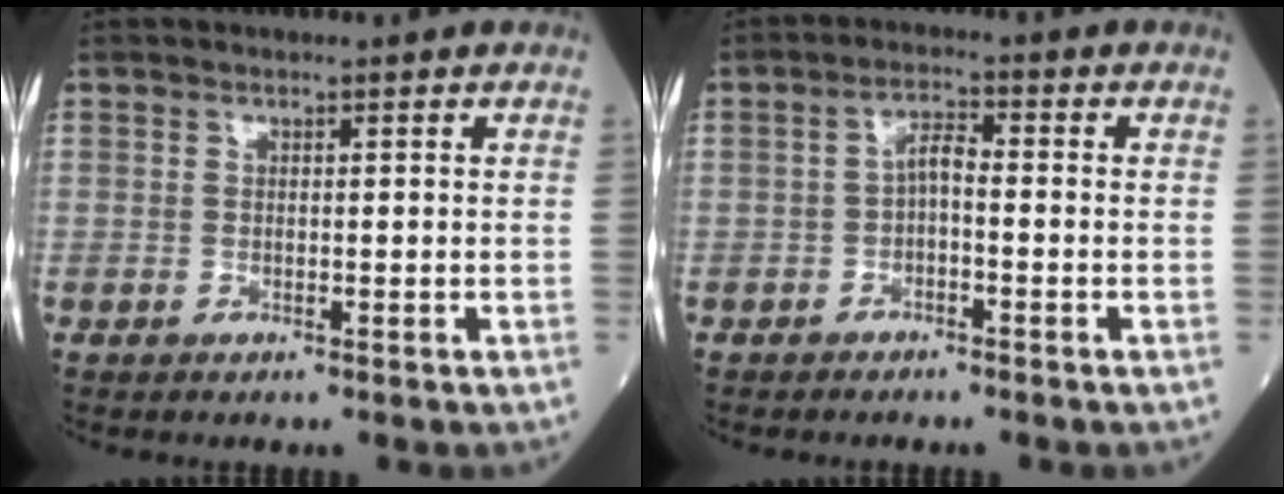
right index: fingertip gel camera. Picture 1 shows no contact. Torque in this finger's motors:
{"motor_torque": [0.32, -0.17, 0.18, 0.05]}